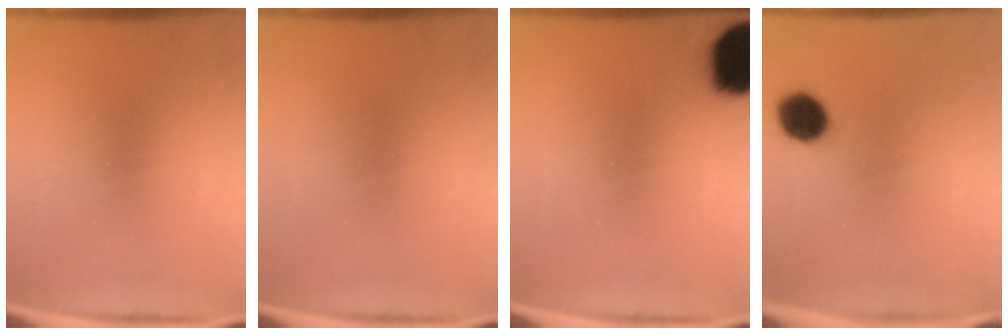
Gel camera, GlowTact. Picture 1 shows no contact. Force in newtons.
{"total": 0.0}
{"total": 18.0}
{"total": 8.1}